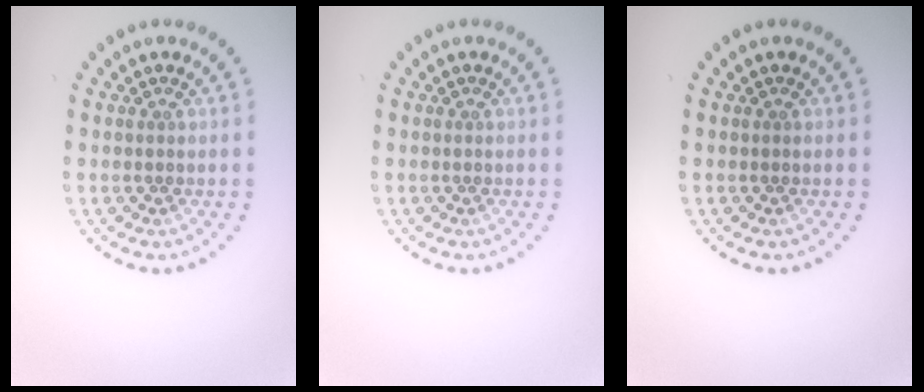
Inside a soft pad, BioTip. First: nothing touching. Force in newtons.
{"total": 0.0}
{"total": 0.0}